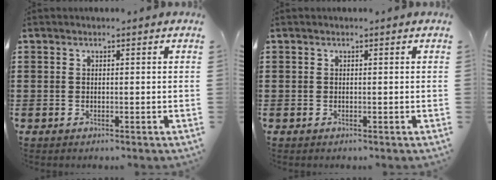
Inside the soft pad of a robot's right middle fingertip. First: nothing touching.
{"total": 0.0}